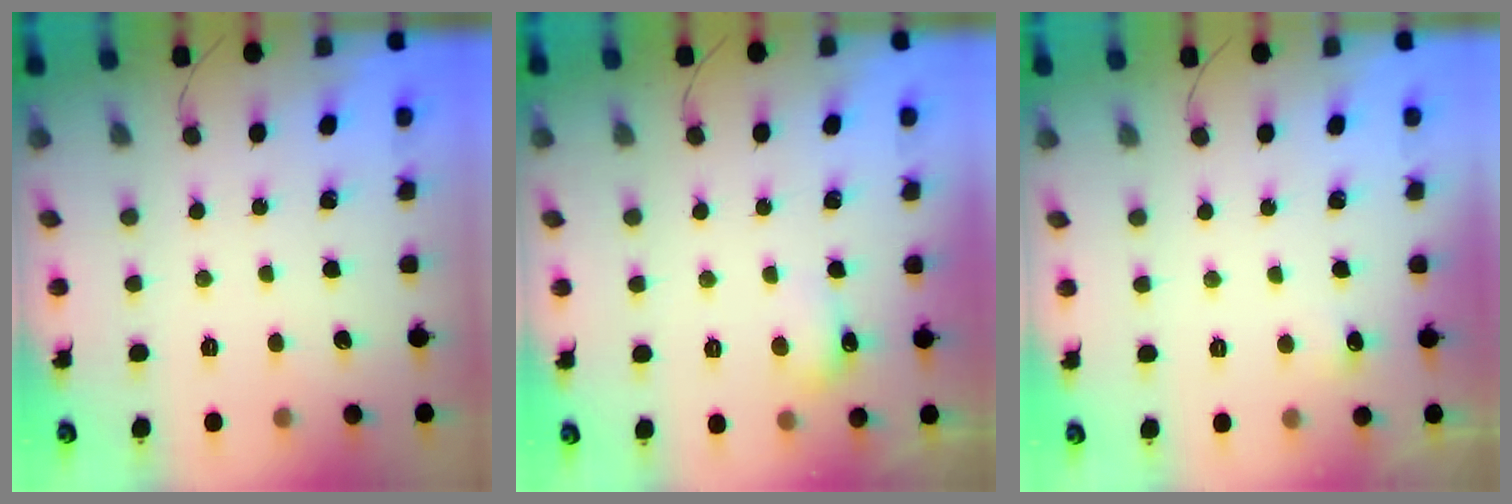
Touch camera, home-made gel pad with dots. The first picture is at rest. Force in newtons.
{"total": 5.9, "press": 5.2, "slide": 2.9}
{"total": 3.0, "press": 2.7, "slide": 1.3}